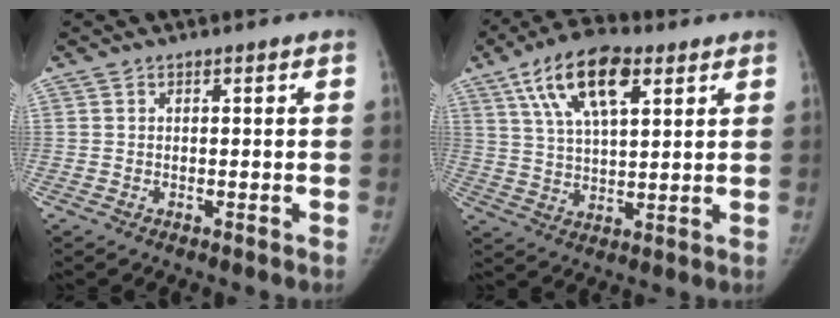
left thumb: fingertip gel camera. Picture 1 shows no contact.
{"total": 14.8, "force": [7.1, 6.5, 11.3], "torque": [-0.185, -0.008, 0.124]}